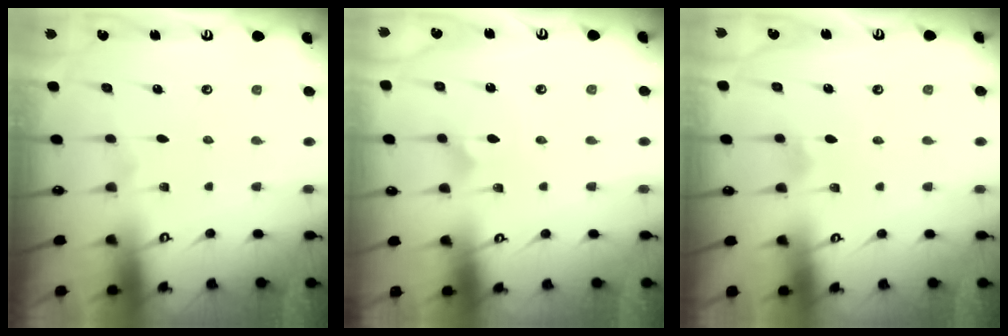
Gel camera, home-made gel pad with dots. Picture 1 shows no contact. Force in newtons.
{"total": 3.0, "press": 3.0, "slide": 0.0}
{"total": 1.9, "press": 1.8, "slide": 0.6}